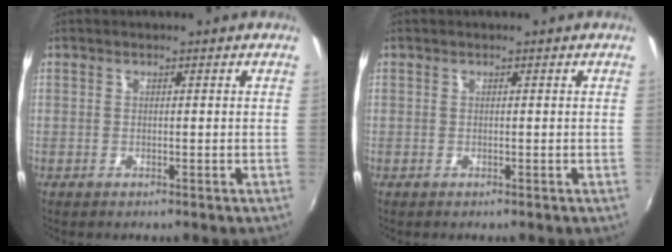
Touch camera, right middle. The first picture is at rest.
{"total": 0.0}